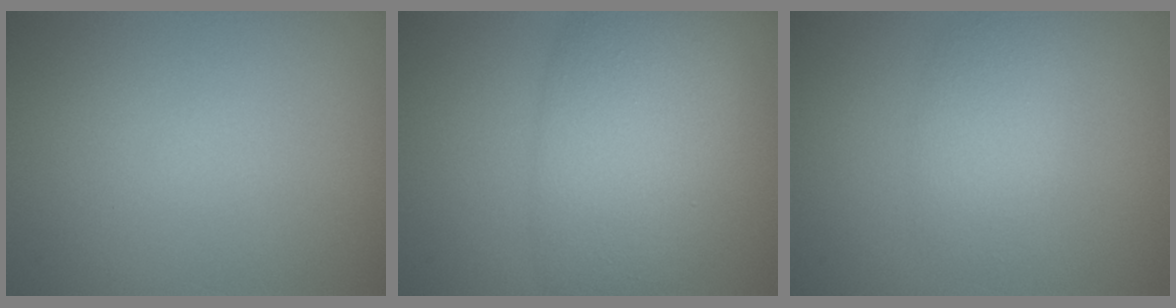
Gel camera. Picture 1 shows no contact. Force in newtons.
{"total": 7.5, "press": 7.5, "slide": 0.2}
{"total": 2.7, "press": 2.7, "slide": 0.1}